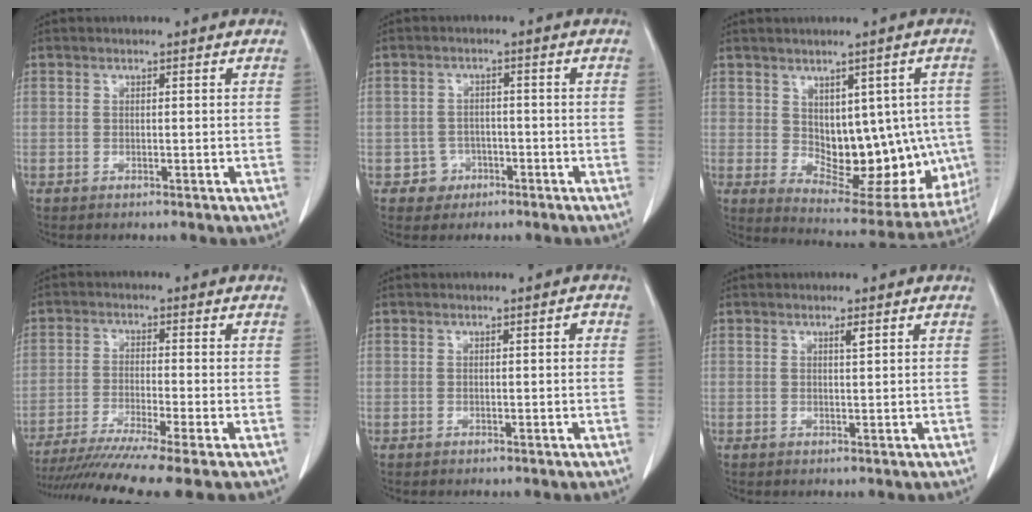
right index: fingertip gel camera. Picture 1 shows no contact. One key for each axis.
{"total": 3.2, "fx": -1.4, "fy": 2.8, "fz": -0.2, "tx": 0.011, "ty": 0.016, "tz": -0.021}
{"total": 15.1, "fx": -0.3, "fy": 8.1, "fz": 12.8, "tx": -0.150, "ty": 0.004, "tz": 0.023}
{"total": 12.3, "fx": -9.8, "fy": -1.3, "fz": 7.3, "tx": -0.115, "ty": -0.032, "tz": -0.156}
{"total": 0.7, "fx": 0.1, "fy": 0.3, "fz": 0.7, "tx": -0.007, "ty": 0.002, "tz": 0.001}
{"total": 1.0, "fx": 0.6, "fy": 0.0, "fz": 0.8, "tx": -0.014, "ty": -0.003, "tz": 0.009}